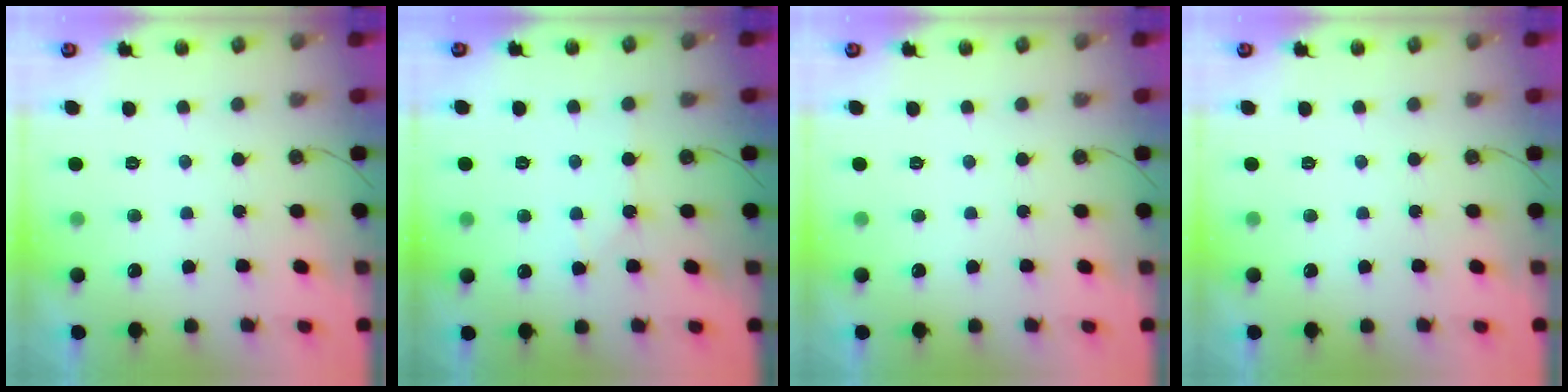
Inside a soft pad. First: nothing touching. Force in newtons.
{"total": 3.9, "press": 3.8, "slide": 0.7}
{"total": 0.0}
{"total": 0.0}